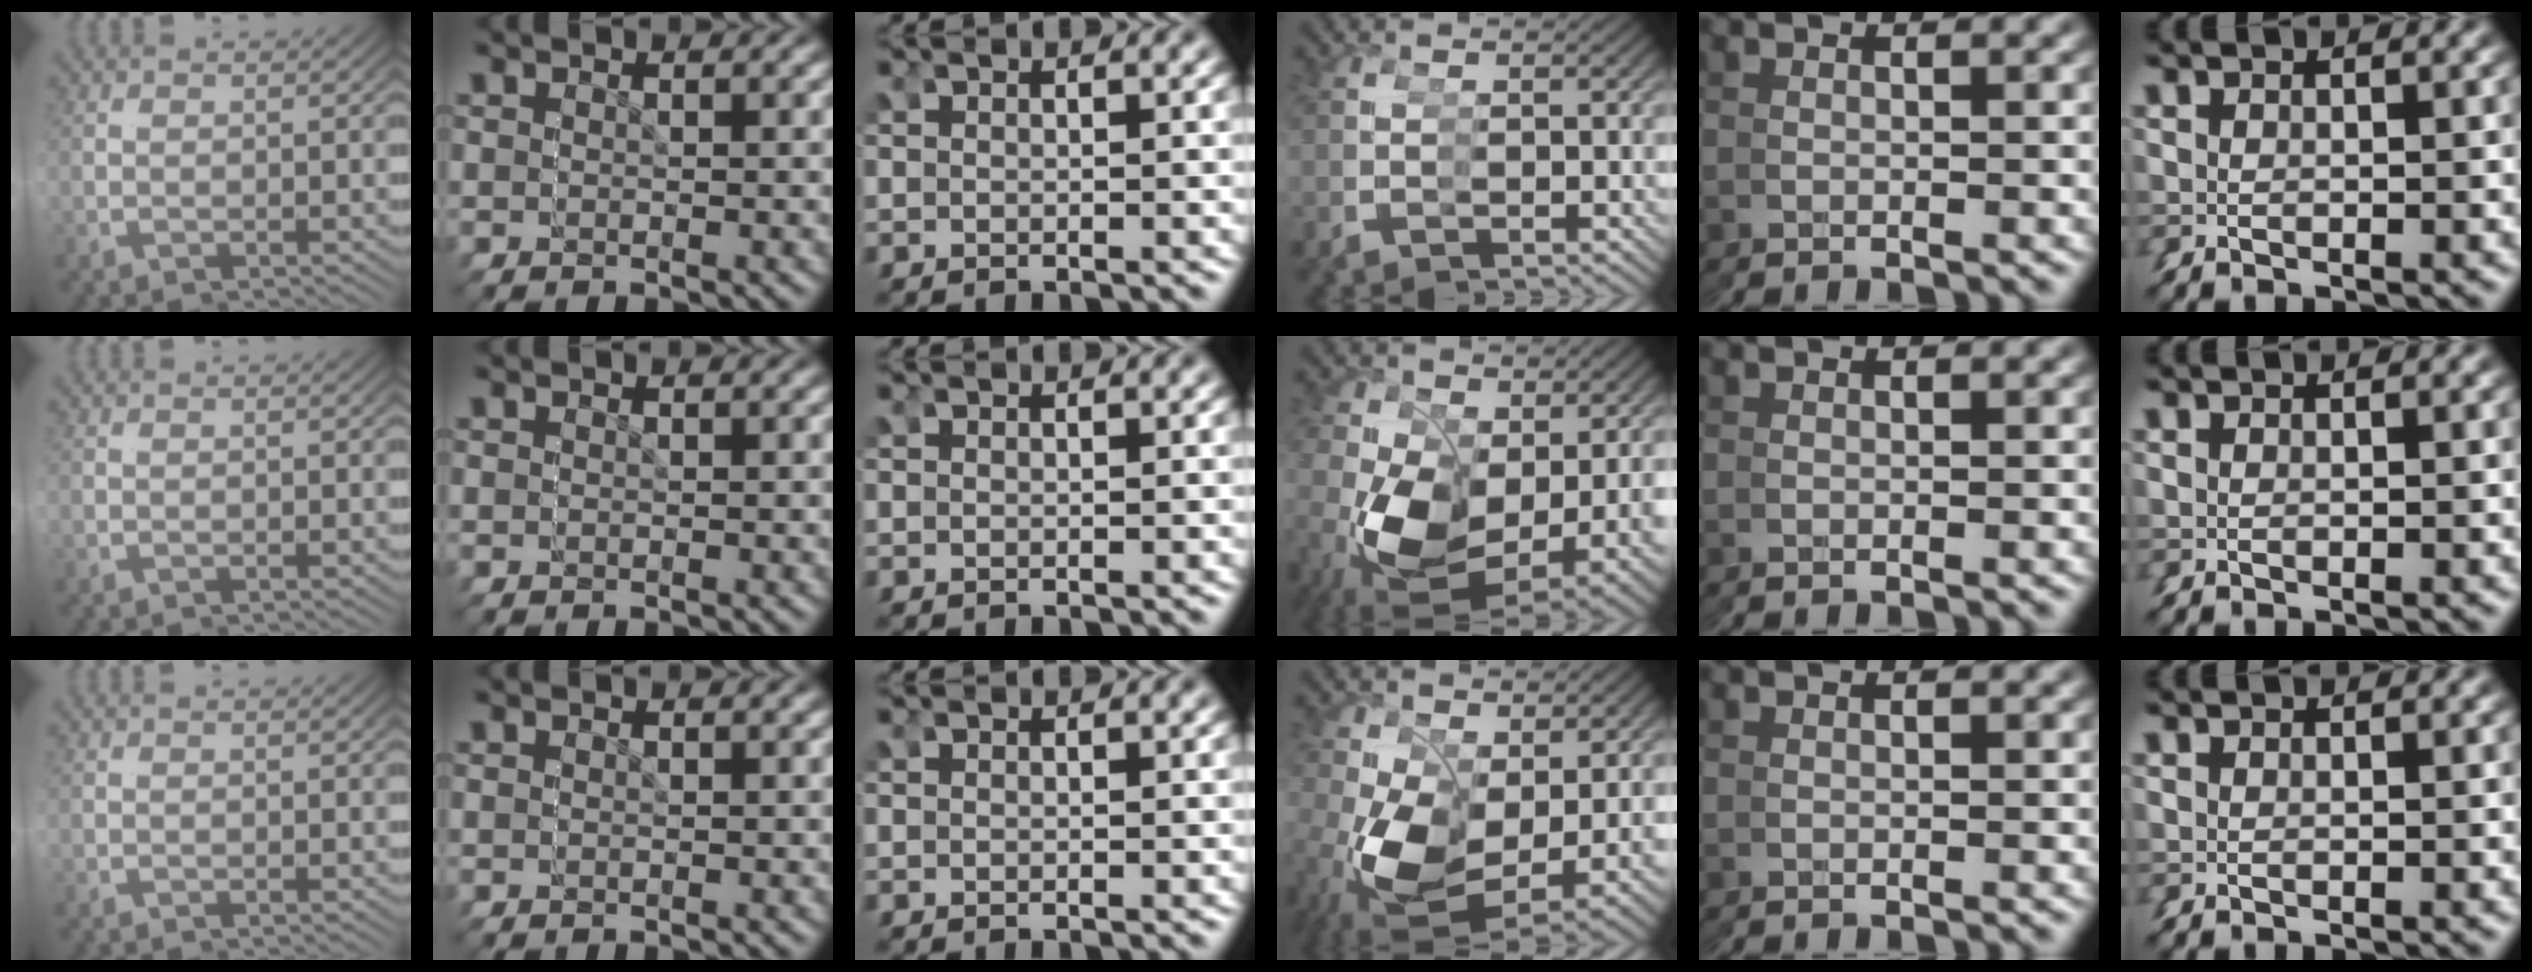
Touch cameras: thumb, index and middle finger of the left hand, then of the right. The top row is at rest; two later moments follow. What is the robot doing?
{"motion": "grasp_and_lifting", "object": "stress ball aka squeeze ball"}